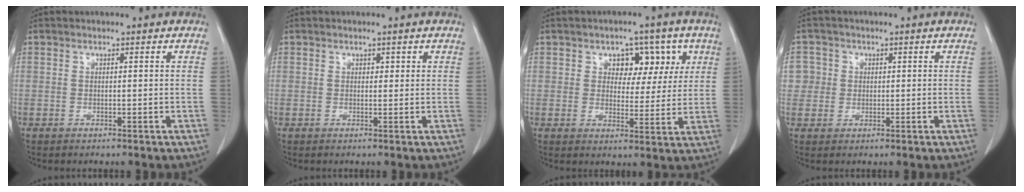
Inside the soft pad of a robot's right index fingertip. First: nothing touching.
{"total": 0.9, "force": [0.4, 0.7, 0.3], "torque": [0.003, 0.000, 0.004]}
{"total": 7.3, "force": [2.9, 4.9, 4.5], "torque": [-0.042, 0.020, 0.041]}
{"total": 3.8, "force": [0.7, 3.8, 0.1], "torque": [0.014, 0.008, 0.011]}